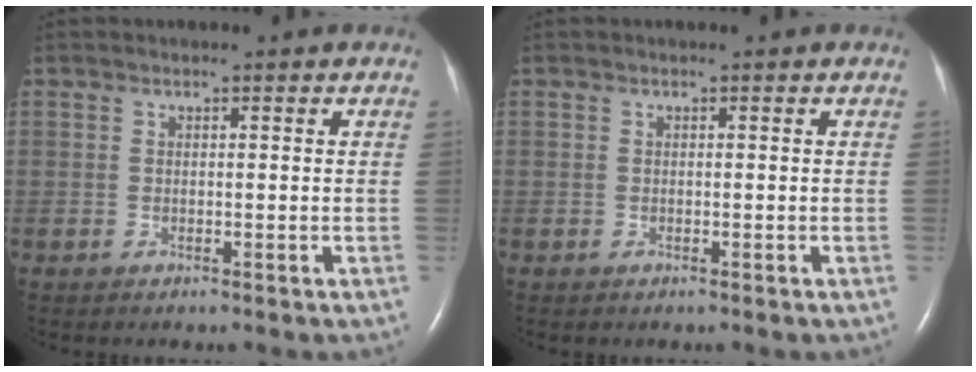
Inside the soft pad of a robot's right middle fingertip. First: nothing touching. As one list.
[{"total": 0.0}]